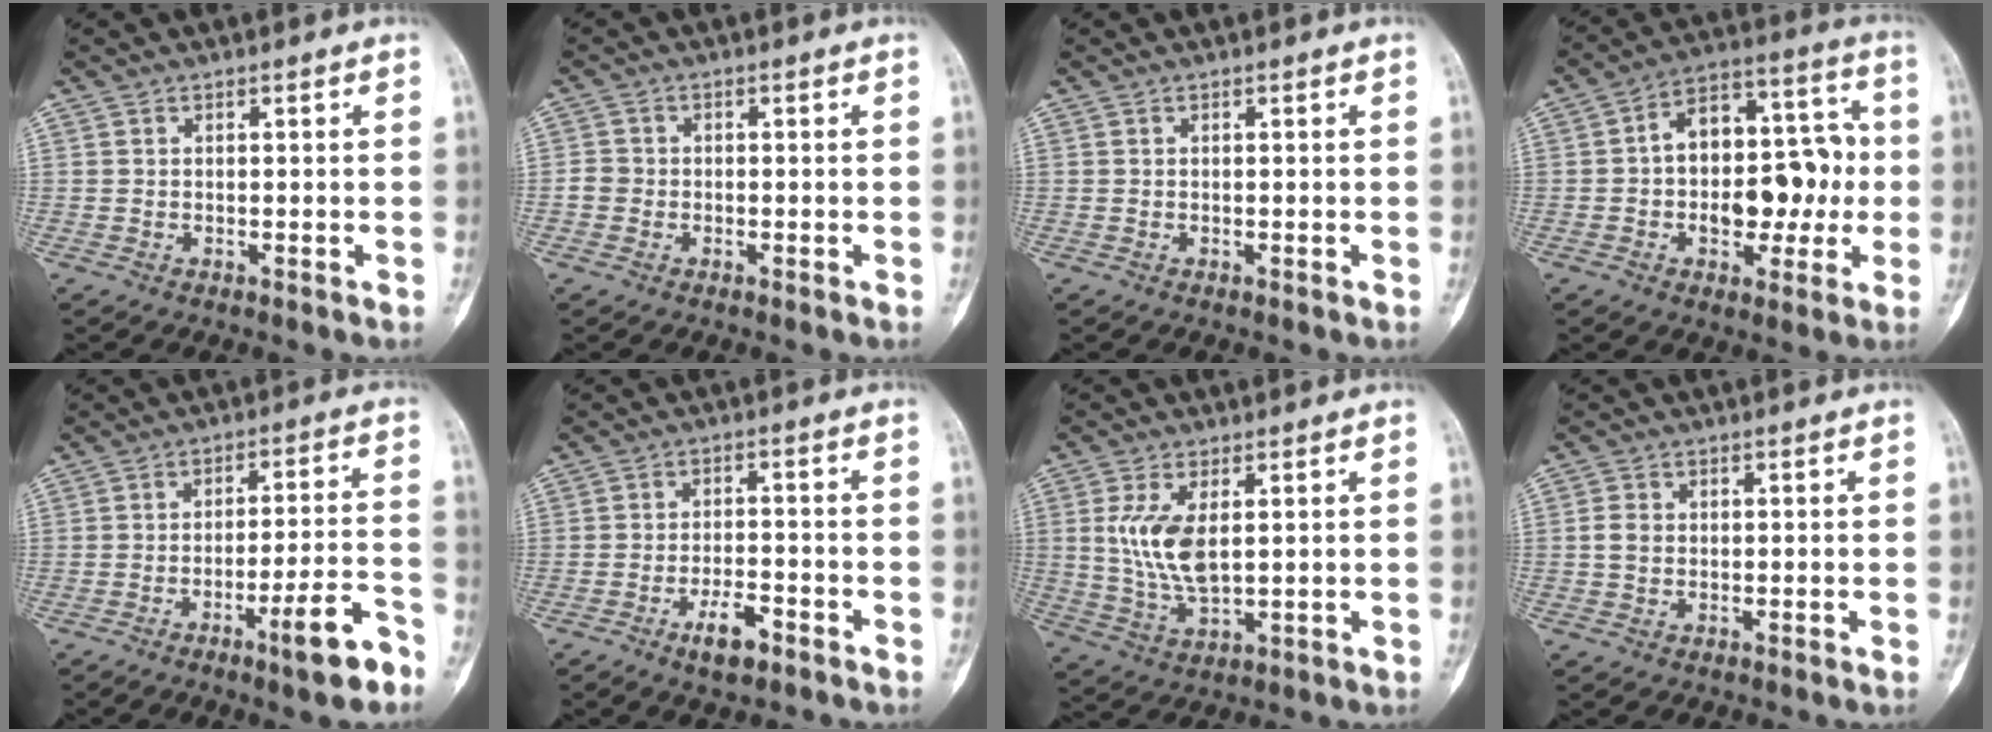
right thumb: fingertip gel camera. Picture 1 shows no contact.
{"total": 2.2, "force": [-0.5, 2.1, 0.6], "torque": [-0.002, 0.008, -0.013]}
{"total": 0.0}
{"total": 17.2, "force": [-1.5, 10.8, 13.3], "torque": [-0.150, 0.047, -0.024]}
{"total": 9.7, "force": [-5.8, 1.3, 7.6], "torque": [-0.113, 0.035, -0.084]}
{"total": 5.5, "force": [-3.3, 2.1, 4.0], "torque": [-0.065, 0.019, -0.052]}
{"total": 9.0, "force": [1.8, 4.2, 7.8], "torque": [-0.160, -0.015, 0.045]}
{"total": 2.4, "force": [0.2, 1.9, 1.4], "torque": [-0.025, 0.004, 0.004]}